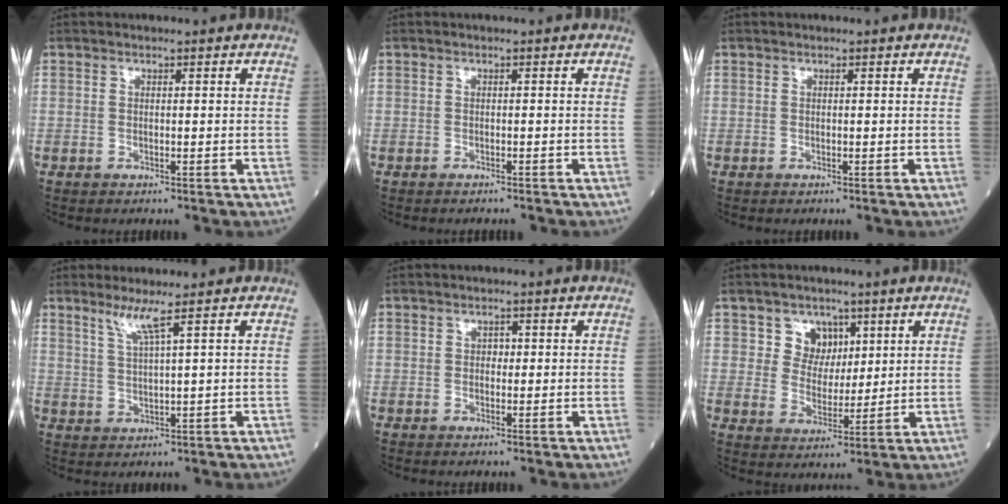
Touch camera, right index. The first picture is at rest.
{"total": 1.2, "force": [-1.2, 0.2, 0.3], "torque": [-0.009, -0.003, -0.015]}
{"total": 0.0}
{"total": 3.5, "force": [2.2, -1.0, 2.5], "torque": [-0.055, -0.008, 0.048]}
{"total": 0.6, "force": [0.0, 0.5, 0.4], "torque": [-0.004, 0.002, -0.001]}
{"total": 5.3, "force": [2.8, 4.4, 1.2], "torque": [-0.018, 0.006, 0.052]}